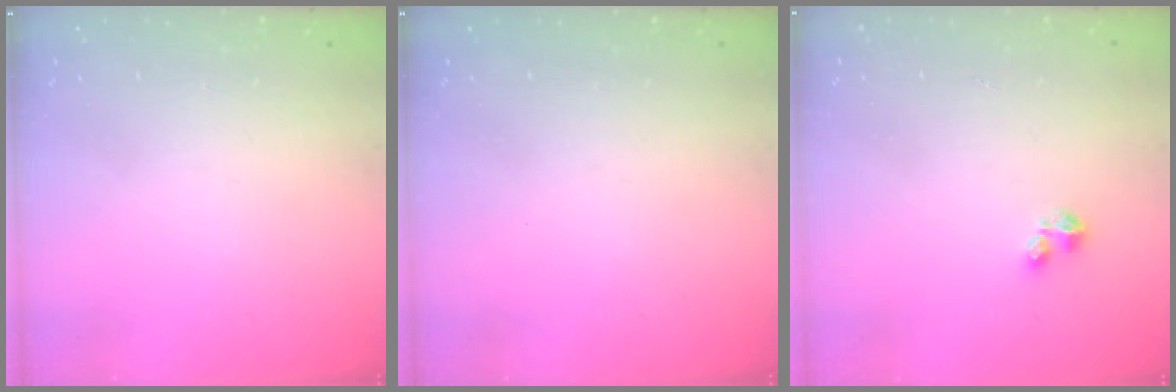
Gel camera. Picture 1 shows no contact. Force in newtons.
{"total": 0.0}
{"total": 1.6, "press": 1.6, "slide": 0.3}